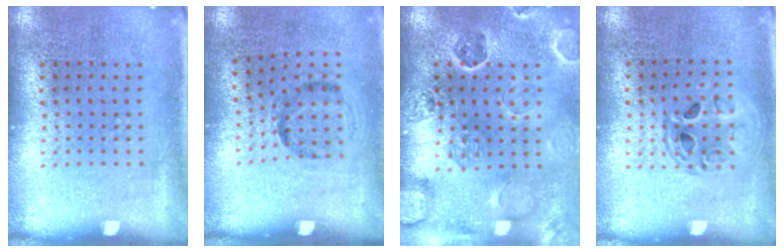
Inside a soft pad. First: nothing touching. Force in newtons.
{"total": 1.2, "press": 0.8, "slide": 0.9}
{"total": 2.7, "press": 2.7, "slide": 0.3}
{"total": 1.5, "press": 1.3, "slide": 0.7}